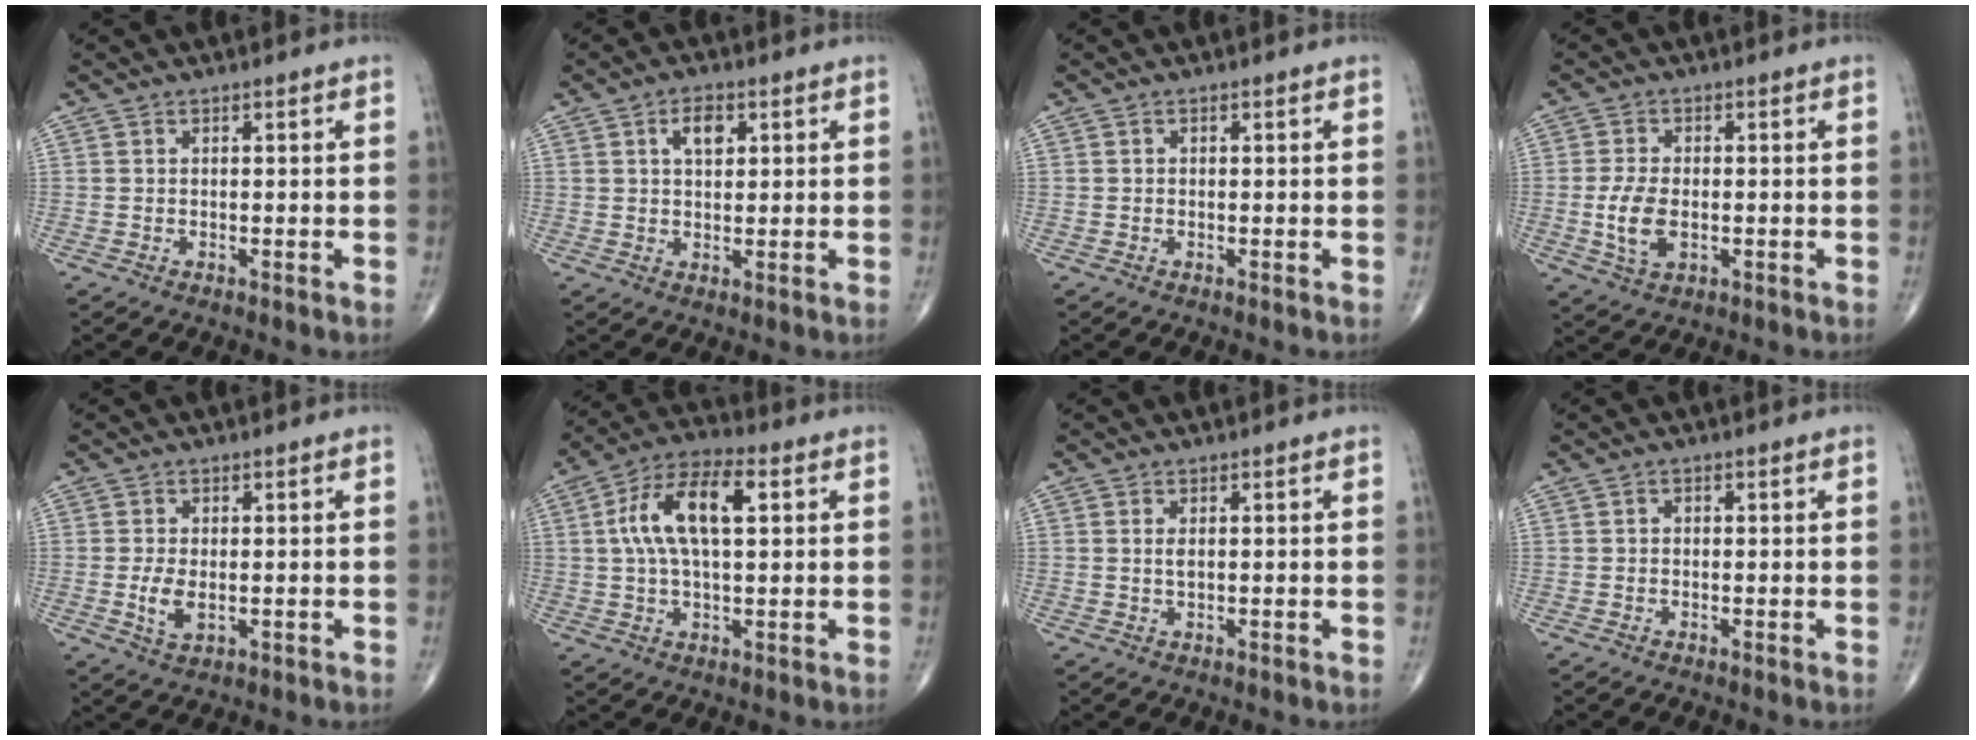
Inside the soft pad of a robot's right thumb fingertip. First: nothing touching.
{"total": 4.6, "force": [1.7, 2.6, 3.4], "torque": [-0.045, -0.002, 0.028]}
{"total": 0.0}
{"total": 6.5, "force": [-1.0, 3.6, 5.3], "torque": [-0.109, -0.004, -0.017]}
{"total": 4.1, "force": [-0.5, 2.1, 3.4], "torque": [-0.070, -0.009, -0.006]}
{"total": 13.2, "force": [2.9, 5.9, 11.5], "torque": [-0.219, 0.024, 0.048]}
{"total": 1.5, "force": [0.3, 0.7, 1.3], "torque": [-0.025, -0.001, 0.008]}
{"total": 0.6, "force": [0.0, 0.5, 0.3], "torque": [0.001, 0.001, -0.003]}